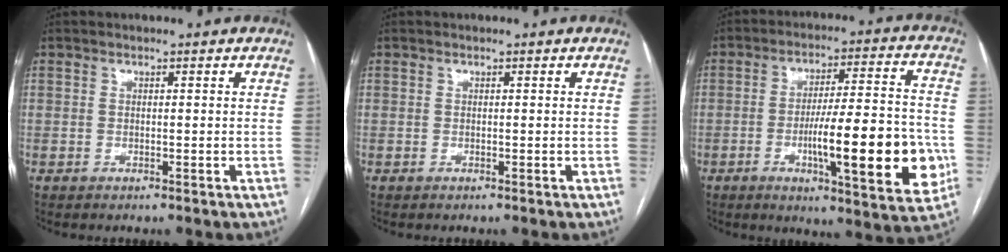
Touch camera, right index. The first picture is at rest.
{"total": 0.0}
{"total": 18.4, "force": [-4.6, 2.8, 17.6], "torque": [-0.240, 0.002, -0.060]}